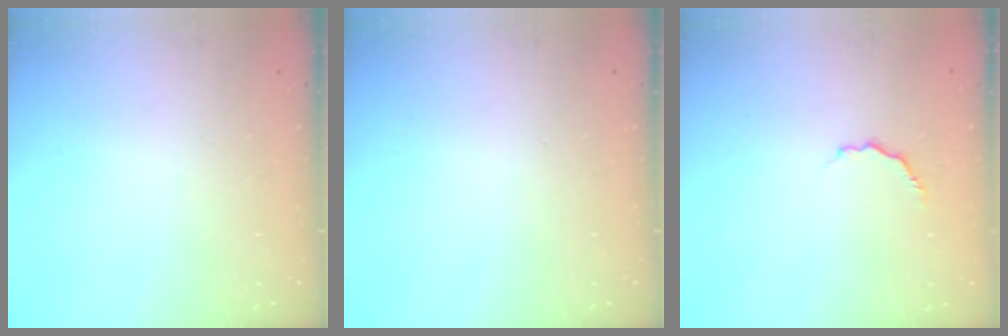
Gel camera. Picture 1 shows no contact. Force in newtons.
{"total": 0.0}
{"total": 3.6, "press": 3.5, "slide": 0.7}